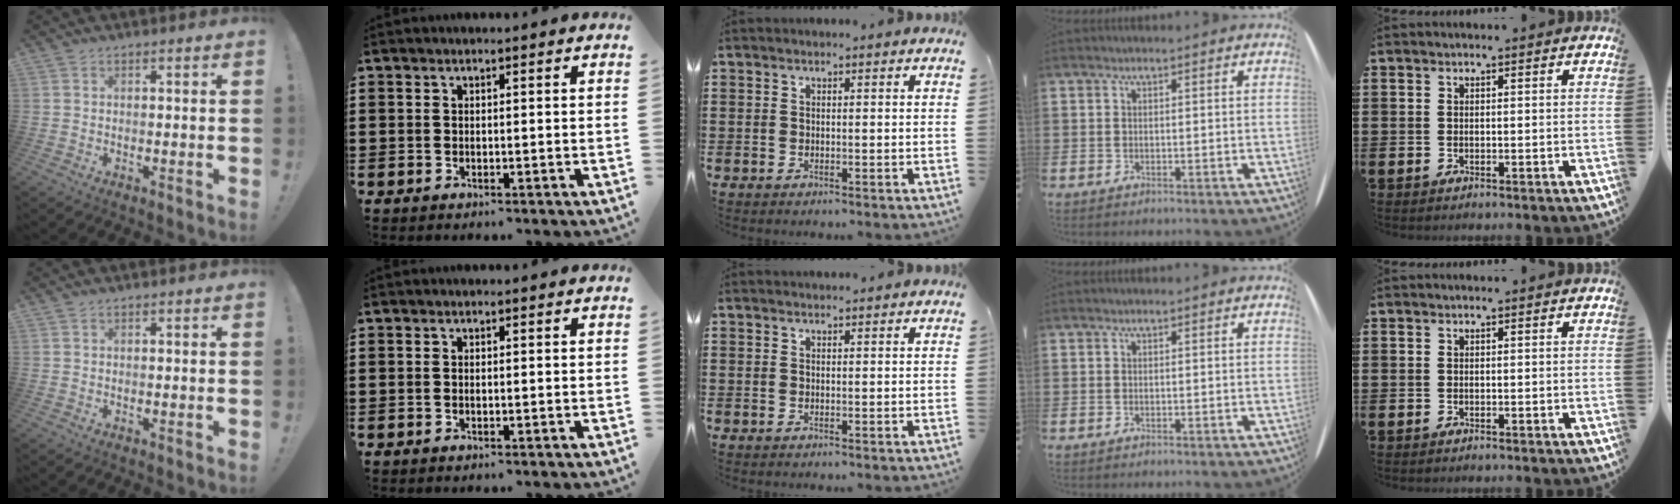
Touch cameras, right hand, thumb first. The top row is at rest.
{"middle": {"total": 0.7, "force": [0.7, 0.1, 0.0], "torque": [0.006, -0.005, 0.013]}}